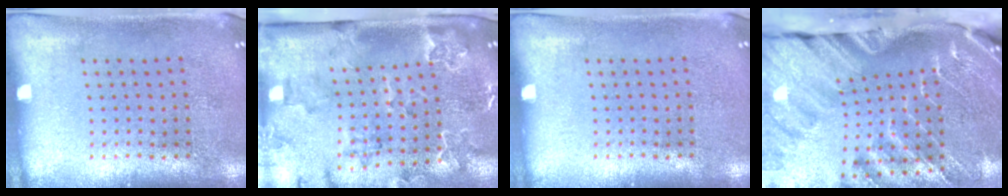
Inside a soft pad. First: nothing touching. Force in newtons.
{"total": 2.3, "press": 2.3, "slide": 0.2}
{"total": 0.0}
{"total": 4.3, "press": 3.3, "slide": 2.8}